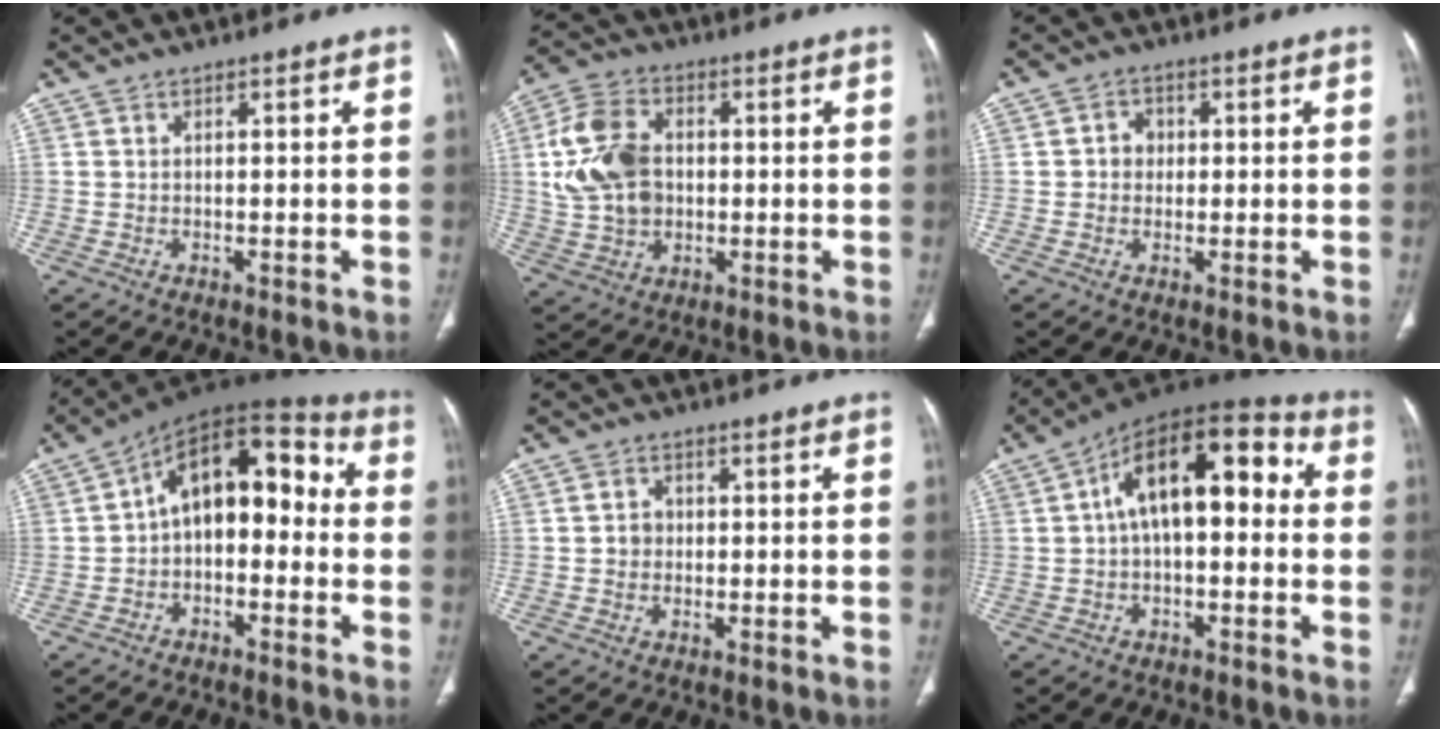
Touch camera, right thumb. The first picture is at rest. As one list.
[{"total": 13.4, "force": [0.9, 9.8, 9.1], "torque": [-0.165, 0.013, 0.019]}, {"total": 3.4, "force": [0.2, 3.1, 1.4], "torque": [-0.002, 0.008, -0.001]}, {"total": 13.8, "force": [-0.4, 8.6, 10.8], "torque": [-0.114, 0.054, -0.022]}, {"total": 2.6, "force": [-0.1, 2.3, 1.1], "torque": [-0.007, 0.008, -0.003]}, {"total": 16.2, "force": [1.9, 8.3, 13.7], "torque": [-0.181, 0.046, 0.020]}]